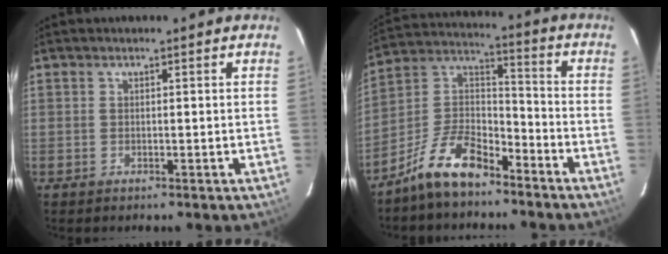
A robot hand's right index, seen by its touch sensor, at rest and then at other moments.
{"total": 12.5, "force": [-9.0, 5.0, 7.0], "torque": [-0.156, 0.036, -0.174]}